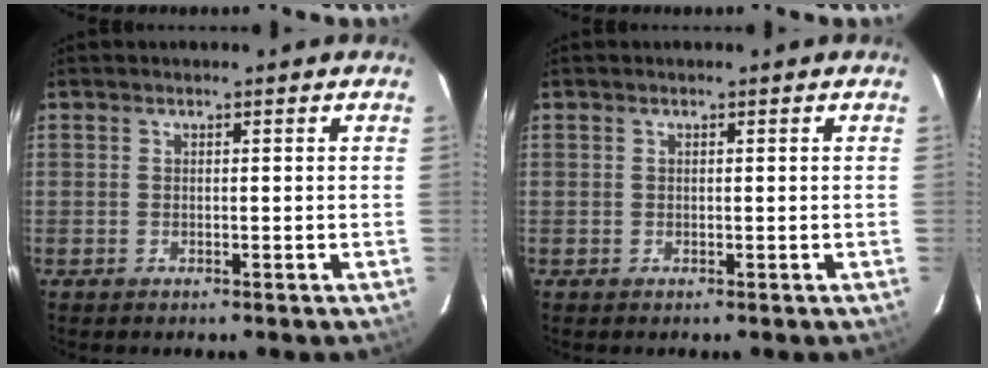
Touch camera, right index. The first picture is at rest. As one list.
[{"total": 0.0}]